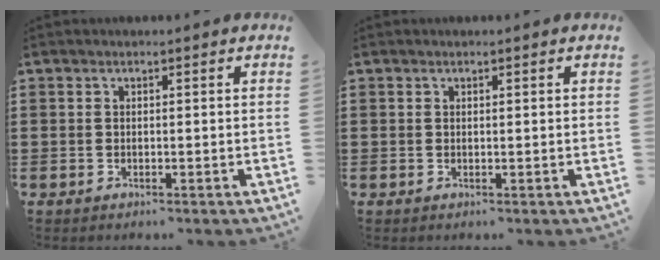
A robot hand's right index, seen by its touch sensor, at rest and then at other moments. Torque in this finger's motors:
{"motor_torque": [0.62, 0.06, 0.01, 0.00]}